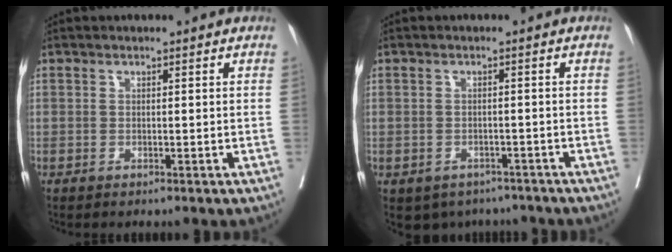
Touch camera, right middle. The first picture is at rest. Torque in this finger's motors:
{"motor_torque": [0.65, -0.63, 0.09, 0.01]}